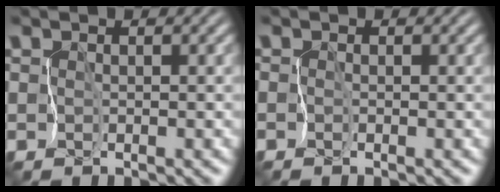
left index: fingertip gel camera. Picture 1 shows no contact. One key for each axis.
{"total": 0.0}